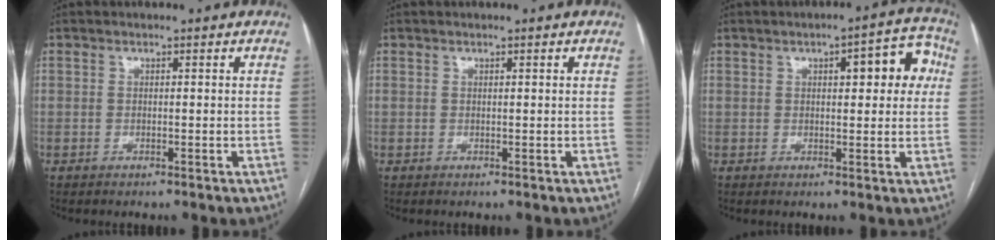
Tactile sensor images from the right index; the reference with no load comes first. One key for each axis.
{"total": 0.0}
{"total": 8.0, "fx": 2.0, "fy": 2.6, "fz": 7.3, "tx": -0.081, "ty": 0.026, "tz": 0.018}